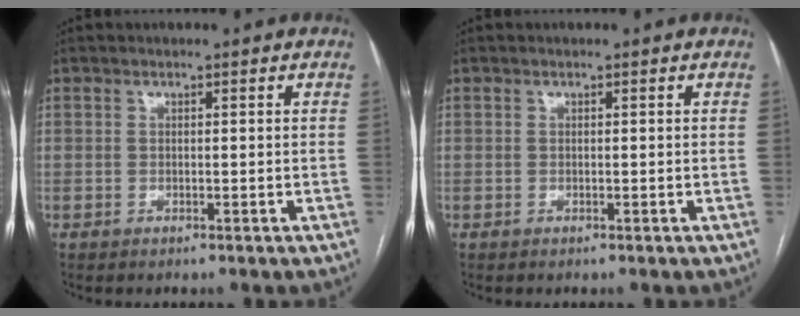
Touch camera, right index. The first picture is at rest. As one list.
[{"total": 0.0}]